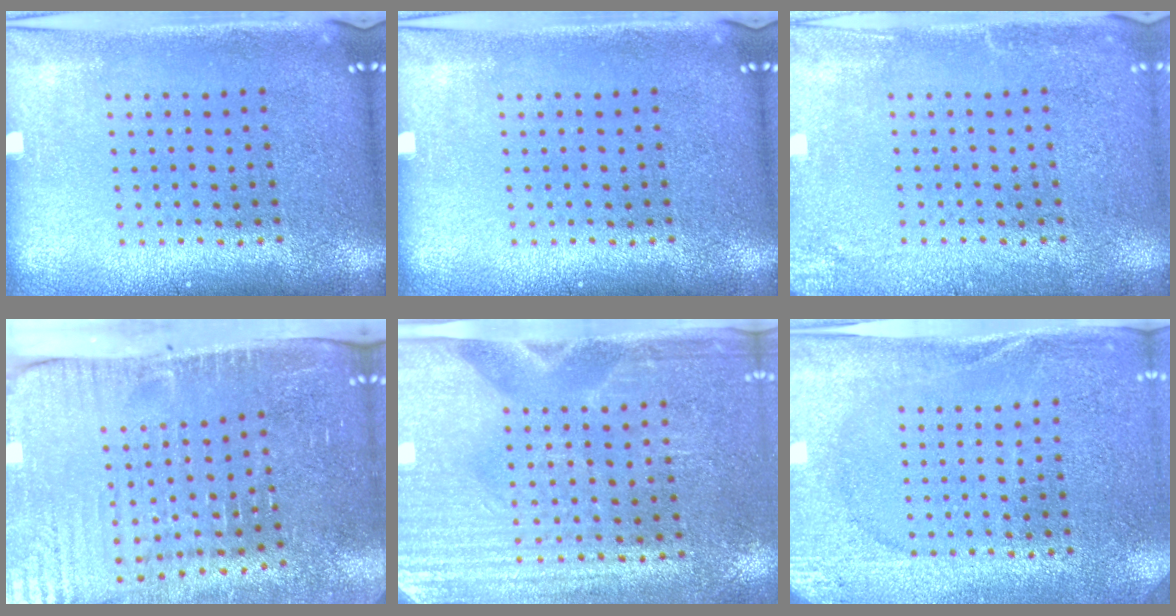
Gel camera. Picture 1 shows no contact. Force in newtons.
{"total": 0.0}
{"total": 2.1, "press": 2.1, "slide": 0.2}
{"total": 4.8, "press": 4.1, "slide": 2.4}
{"total": 3.0, "press": 2.7, "slide": 1.4}
{"total": 2.6, "press": 2.5, "slide": 0.6}